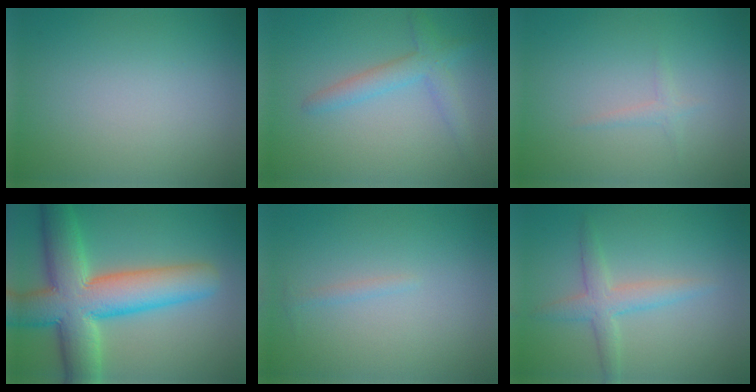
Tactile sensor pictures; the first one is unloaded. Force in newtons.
{"total": 2.7, "press": 2.7, "slide": 0.0}
{"total": 0.8, "press": 0.8, "slide": 0.1}
{"total": 11.3, "press": 11.3, "slide": 0.5}
{"total": 0.6, "press": 0.6, "slide": 0.1}
{"total": 2.8, "press": 2.8, "slide": 0.1}